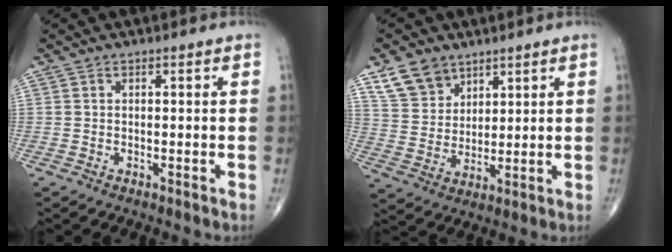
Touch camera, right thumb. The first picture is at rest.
{"total": 8.6, "force": [5.7, 5.7, 3.0], "torque": [-0.037, -0.025, 0.118]}